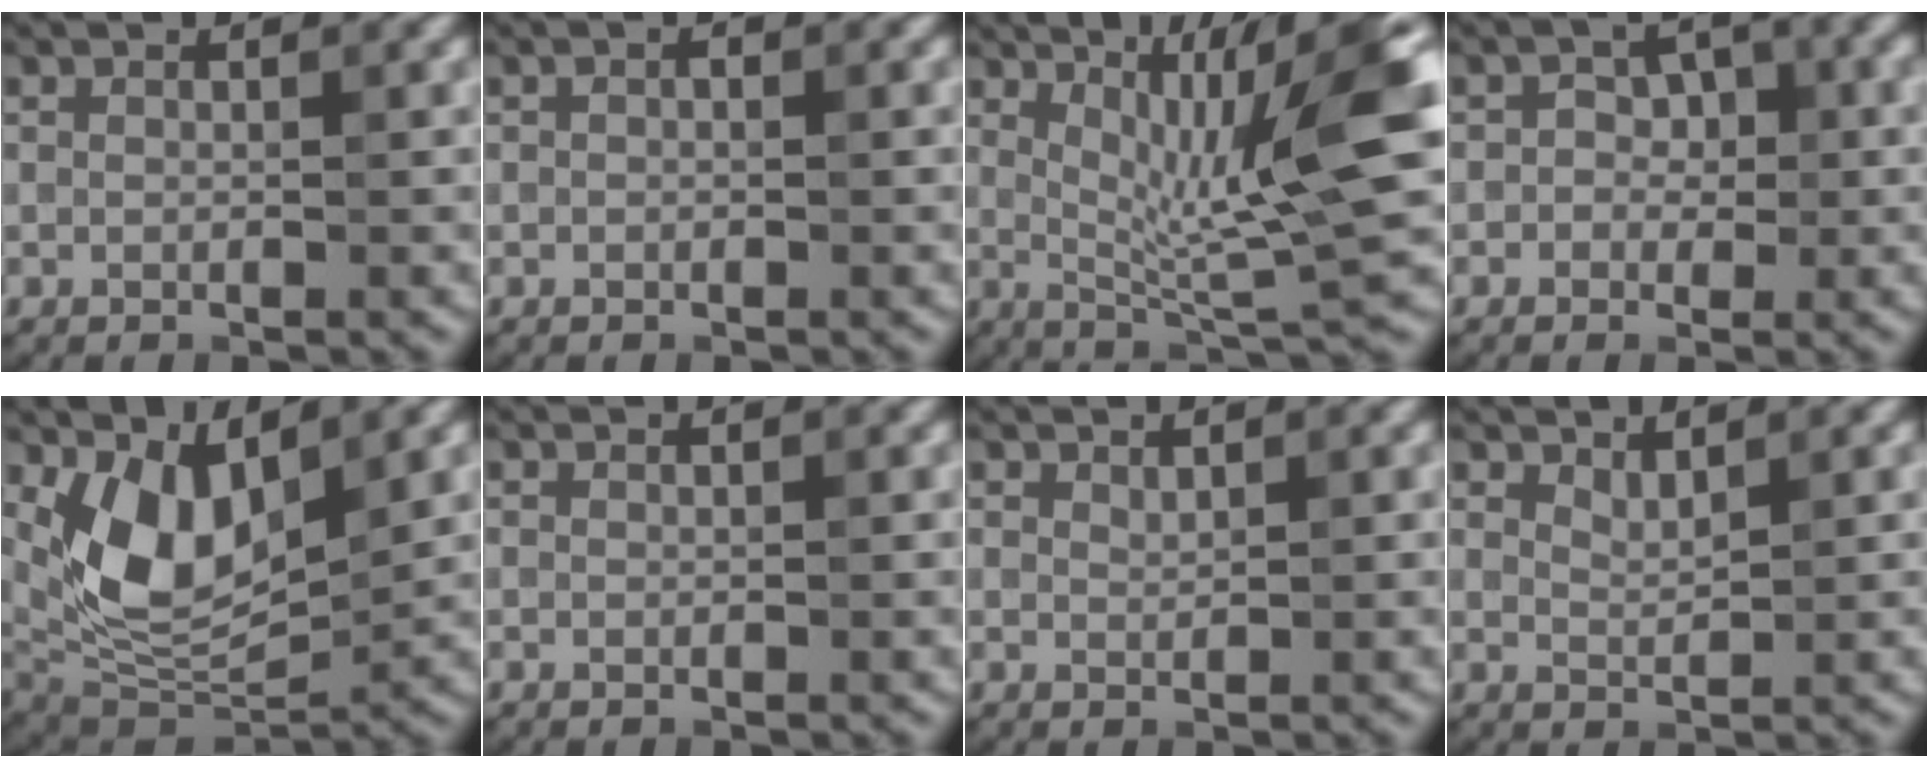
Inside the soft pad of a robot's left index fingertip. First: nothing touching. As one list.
[{"total": 0.7, "force": [0.0, 0.5, 0.5], "torque": [-0.006, 0.001, 0.000]}, {"total": 10.8, "force": [2.8, 1.9, 10.3], "torque": [-0.152, -0.002, 0.053]}, {"total": 2.2, "force": [-0.2, 1.8, 1.2], "torque": [0.003, 0.004, -0.012]}, {"total": 7.4, "force": [2.4, 4.0, 5.8], "torque": [-0.113, -0.025, 0.051]}, {"total": 0.0}, {"total": 0.7, "force": [0.6, 0.2, 0.2], "torque": [-0.006, -0.002, 0.015]}, {"total": 1.4, "force": [1.1, 0.3, 0.7], "torque": [-0.017, -0.004, 0.024]}]